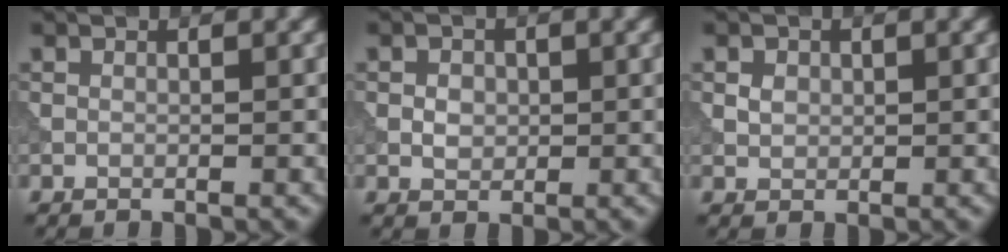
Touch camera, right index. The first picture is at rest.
{"total": 1.7, "force": [0.0, 1.4, 1.0], "torque": [-0.017, -0.001, -0.001]}
{"total": 1.2, "force": [0.3, 1.0, 0.6], "torque": [-0.008, -0.001, 0.007]}